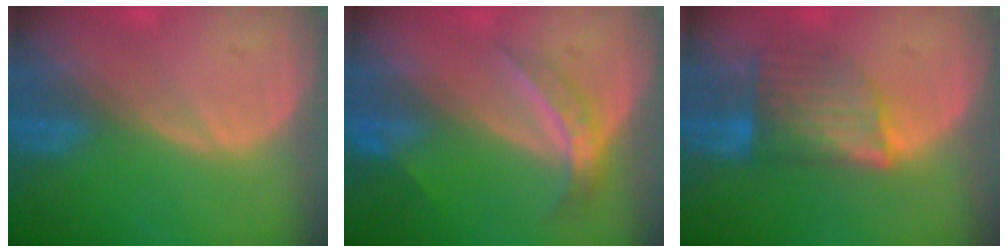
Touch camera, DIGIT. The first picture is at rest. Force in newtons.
{"total": 4.6, "press": 4.1, "slide": 2.1}
{"total": 7.0, "press": 6.4, "slide": 2.8}